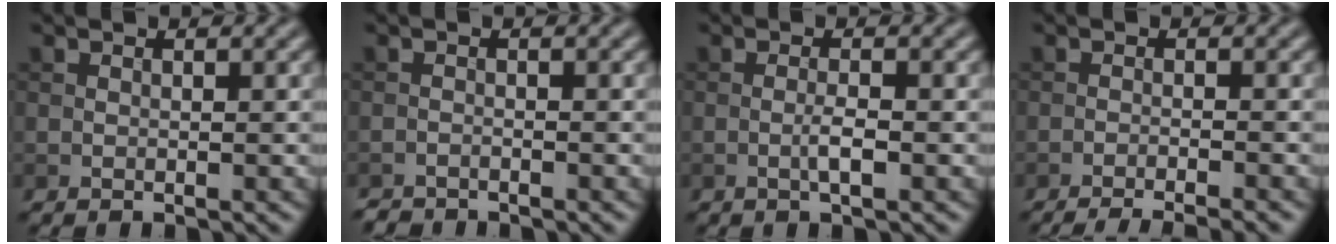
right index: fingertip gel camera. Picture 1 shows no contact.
{"total": 1.5, "force": [-1.5, 0.2, 0.0], "torque": [0.004, -0.004, -0.030]}
{"total": 1.6, "force": [-0.5, 0.2, 1.5], "torque": [-0.030, 0.001, -0.011]}
{"total": 4.8, "force": [-3.9, 0.8, 2.7], "torque": [-0.037, -0.005, -0.064]}